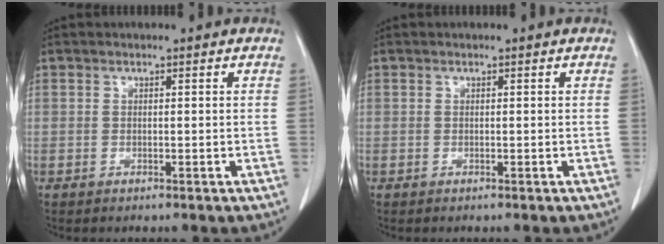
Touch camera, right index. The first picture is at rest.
{"total": 0.0}